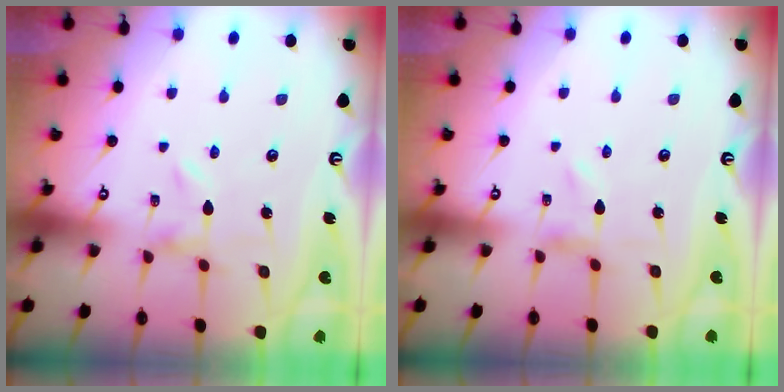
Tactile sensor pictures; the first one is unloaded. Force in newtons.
{"total": 0.0}